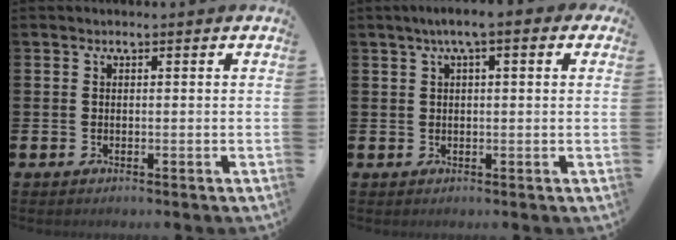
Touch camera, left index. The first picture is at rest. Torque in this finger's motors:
{"motor_torque": [1.06, -1.08, 0.68, 0.15]}